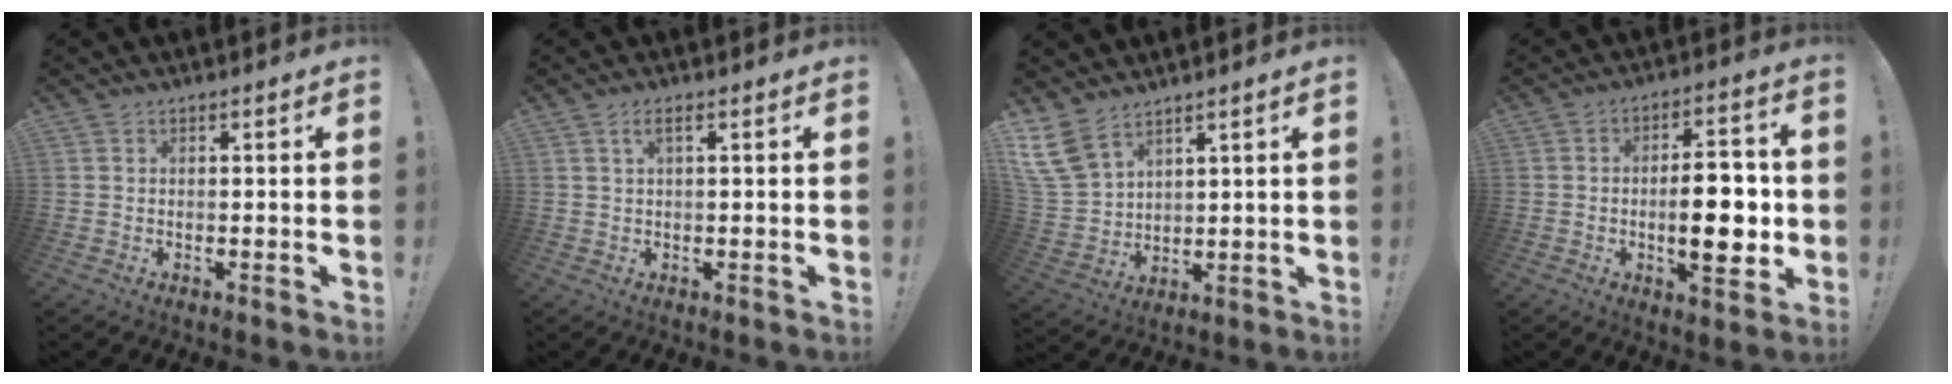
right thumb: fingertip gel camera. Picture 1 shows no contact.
{"total": 2.6, "force": [0.8, 0.5, 2.4], "torque": [-0.040, -0.001, 0.011]}
{"total": 10.5, "force": [7.9, 5.1, 4.8], "torque": [-0.109, -0.043, 0.156]}
{"total": 14.0, "force": [-1.5, 5.6, 12.7], "torque": [-0.183, 0.002, -0.032]}